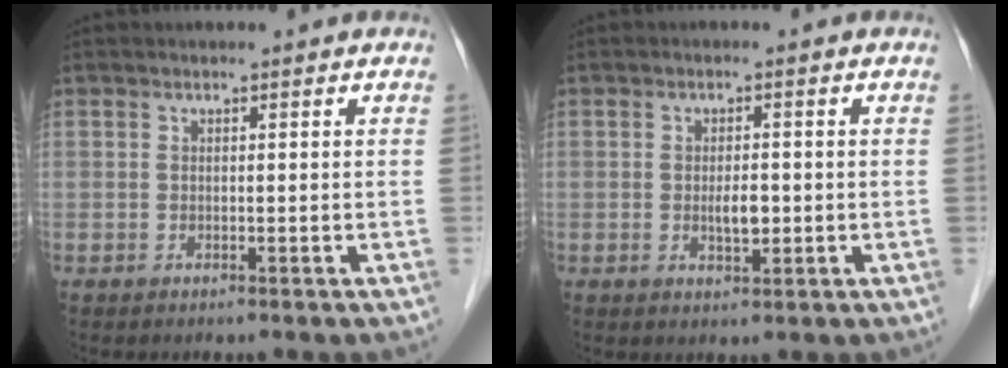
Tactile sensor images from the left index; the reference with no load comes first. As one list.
[{"total": 2.9, "force": [-0.4, 1.1, 2.6], "torque": [-0.048, 0.000, -0.003]}]